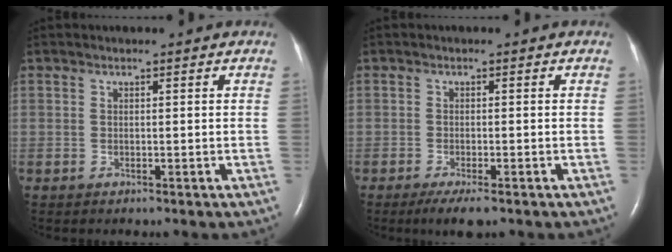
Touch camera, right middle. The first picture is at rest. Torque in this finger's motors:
{"motor_torque": [0.42, -0.34, 0.01, 0.03]}